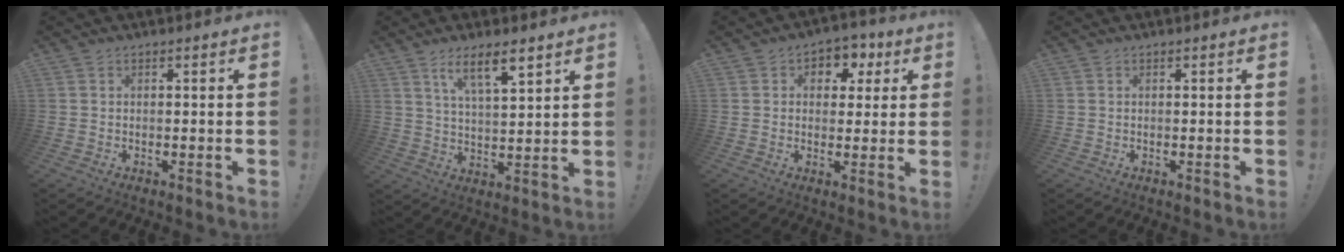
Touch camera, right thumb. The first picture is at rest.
{"total": 9.5, "force": [6.2, 2.1, 6.8], "torque": [-0.117, -0.031, 0.107]}
{"total": 6.1, "force": [1.5, 5.3, 2.6], "torque": [-0.017, -0.007, 0.026]}
{"total": 0.0}